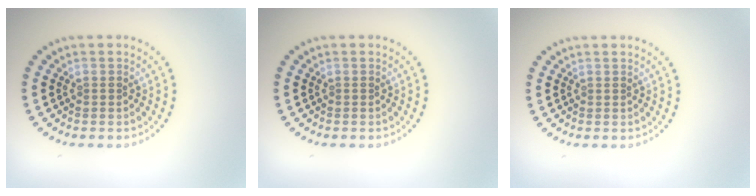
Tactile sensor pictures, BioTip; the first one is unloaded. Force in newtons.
{"total": 0.0}
{"total": 0.0}